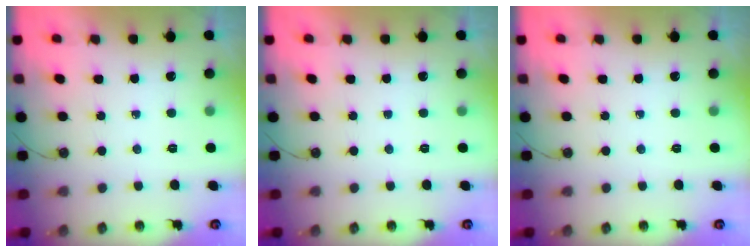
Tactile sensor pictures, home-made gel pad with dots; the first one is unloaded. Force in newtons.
{"total": 0.0}
{"total": 0.0}